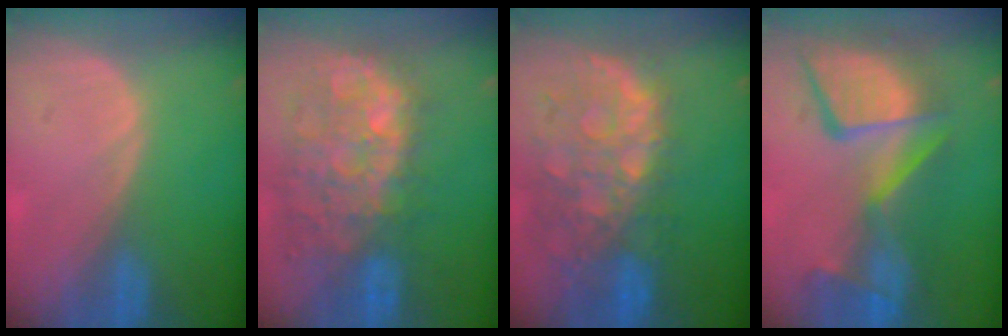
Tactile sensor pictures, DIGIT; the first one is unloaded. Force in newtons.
{"total": 12.2, "press": 11.1, "slide": 5.1}
{"total": 12.0, "press": 10.0, "slide": 6.7}
{"total": 13.0, "press": 11.4, "slide": 6.3}